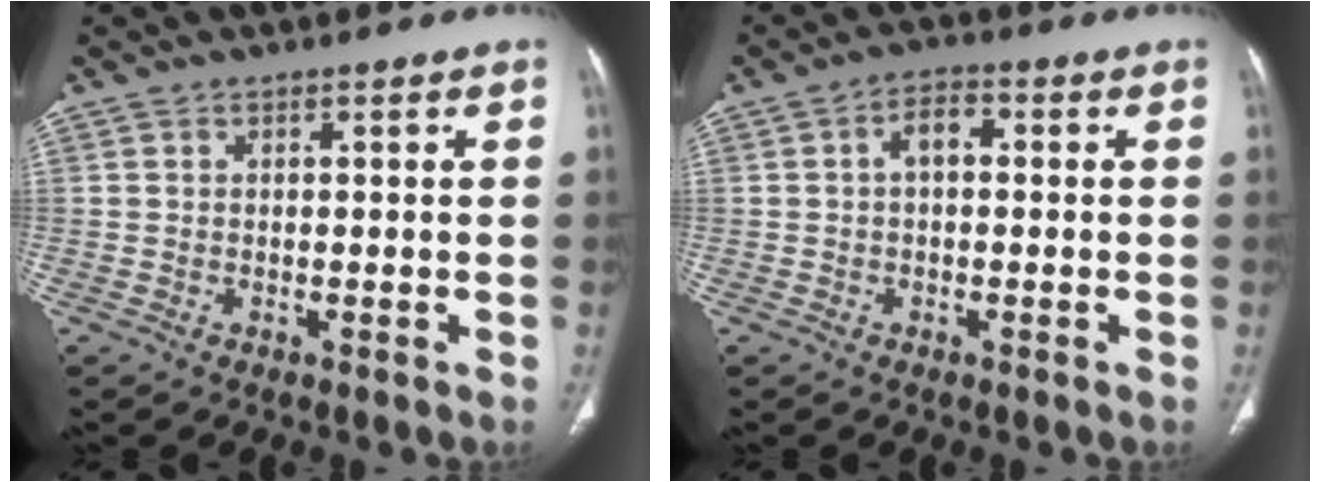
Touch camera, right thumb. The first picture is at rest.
{"total": 4.0, "force": [0.3, 2.3, 3.2], "torque": [-0.048, 0.014, -0.002]}